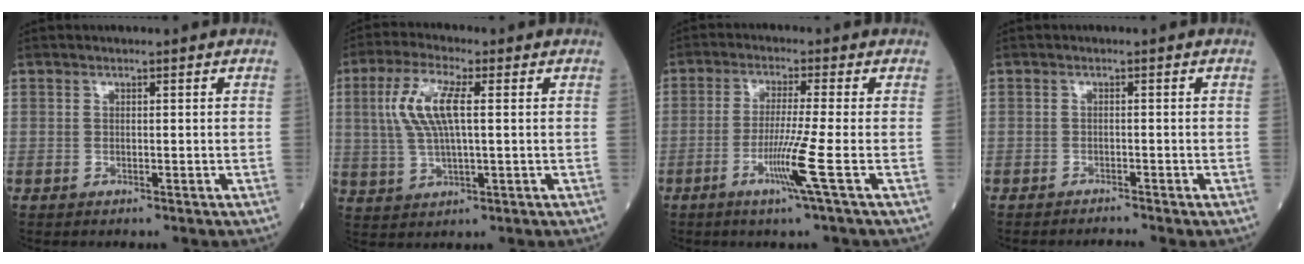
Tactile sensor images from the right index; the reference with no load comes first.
{"total": 8.4, "force": [1.7, 2.1, 8.0], "torque": [-0.180, 0.011, 0.036]}
{"total": 6.7, "force": [-2.5, -1.8, 5.9], "torque": [-0.115, -0.021, -0.055]}
{"total": 1.3, "force": [-1.2, -0.5, -0.2], "torque": [0.001, -0.007, -0.018]}